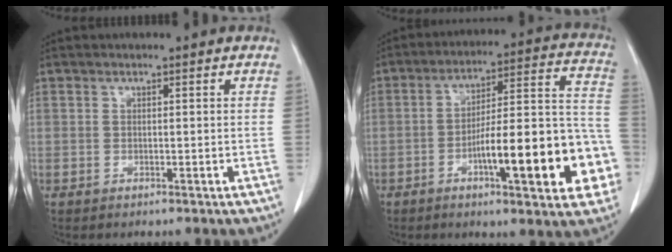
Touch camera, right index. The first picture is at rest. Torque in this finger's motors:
{"motor_torque": [1.34, -0.80, 0.49, 0.21]}